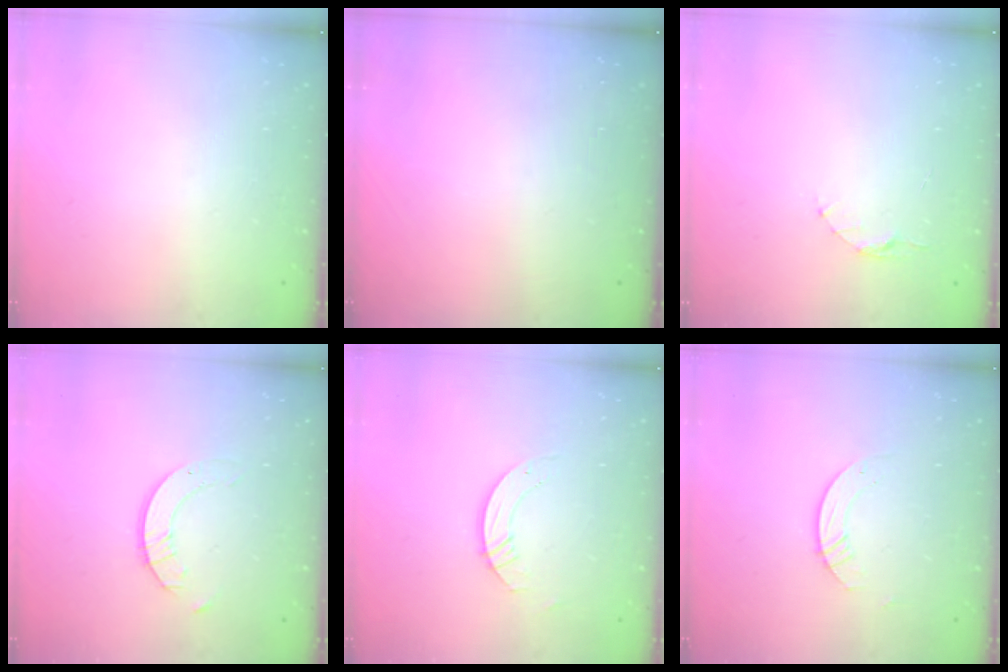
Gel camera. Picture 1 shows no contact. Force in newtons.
{"total": 0.0}
{"total": 3.5, "press": 3.5, "slide": 0.3}
{"total": 2.0, "press": 2.0, "slide": 0.2}
{"total": 3.4, "press": 3.4, "slide": 0.1}
{"total": 2.2, "press": 2.2, "slide": 0.2}